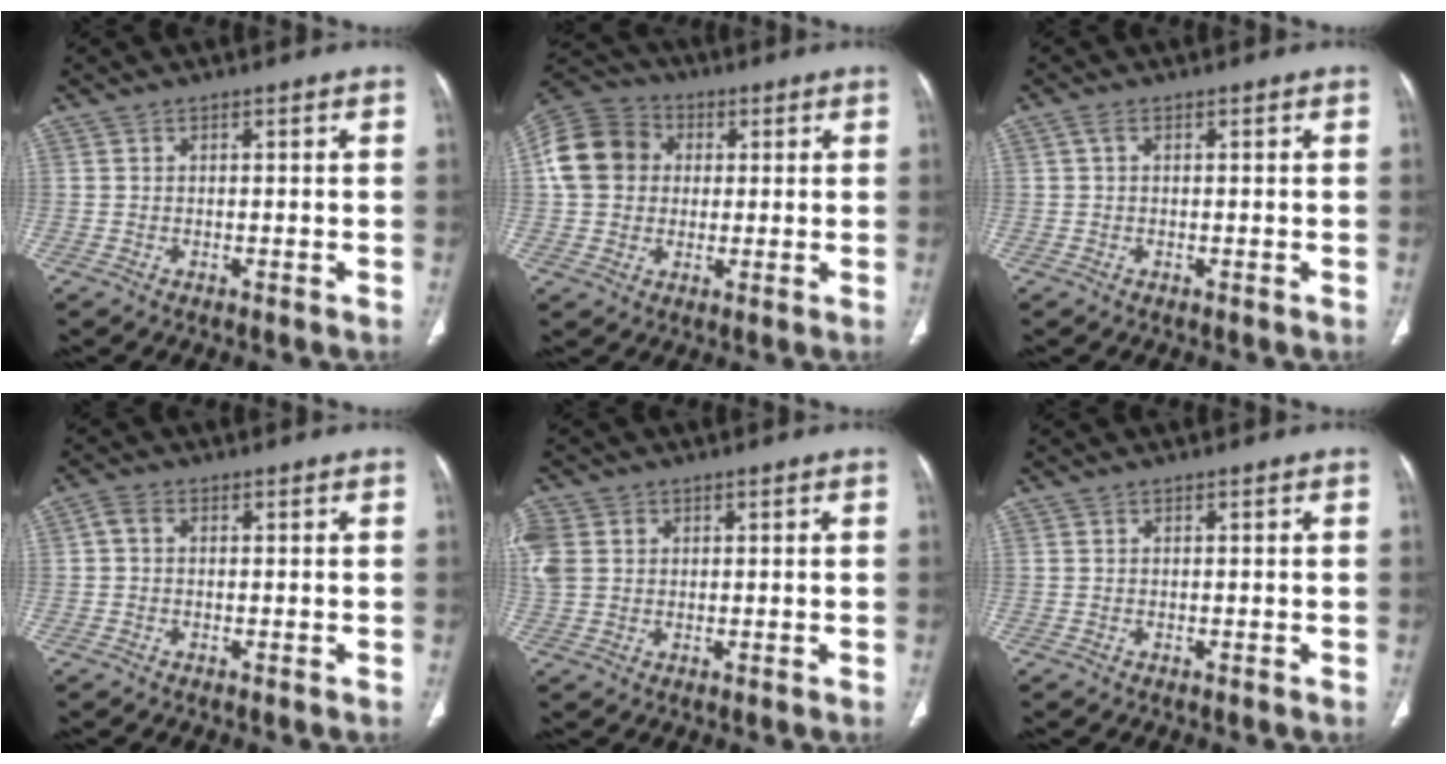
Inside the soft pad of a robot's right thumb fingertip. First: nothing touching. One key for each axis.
{"total": 12.7, "fx": 1.7, "fy": 10.9, "fz": 6.3, "tx": -0.114, "ty": 0.021, "tz": 0.019}
{"total": 1.0, "fx": 0.2, "fy": 0.5, "fz": 0.8, "tx": -0.019, "ty": 0.005, "tz": 0.002}
{"total": 2.0, "fx": 0.1, "fy": 1.5, "fz": 1.4, "tx": -0.027, "ty": 0.007, "tz": -0.002}
{"total": 7.8, "fx": 1.6, "fy": 6.3, "fz": 4.4, "tx": -0.125, "ty": 0.013, "tz": 0.036}
{"total": 0.0}